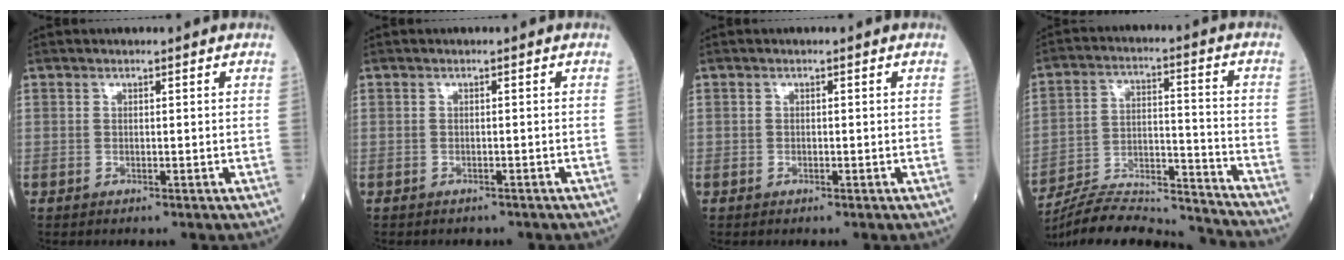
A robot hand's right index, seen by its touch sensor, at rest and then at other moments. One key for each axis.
{"total": 3.0, "fx": -2.6, "fy": 1.2, "fz": 0.8, "tx": -0.016, "ty": -0.002, "tz": -0.028}
{"total": 0.0}
{"total": 20.2, "fx": -19.6, "fy": 0.9, "fz": 5.1, "tx": -0.109, "ty": 0.007, "tz": -0.307}